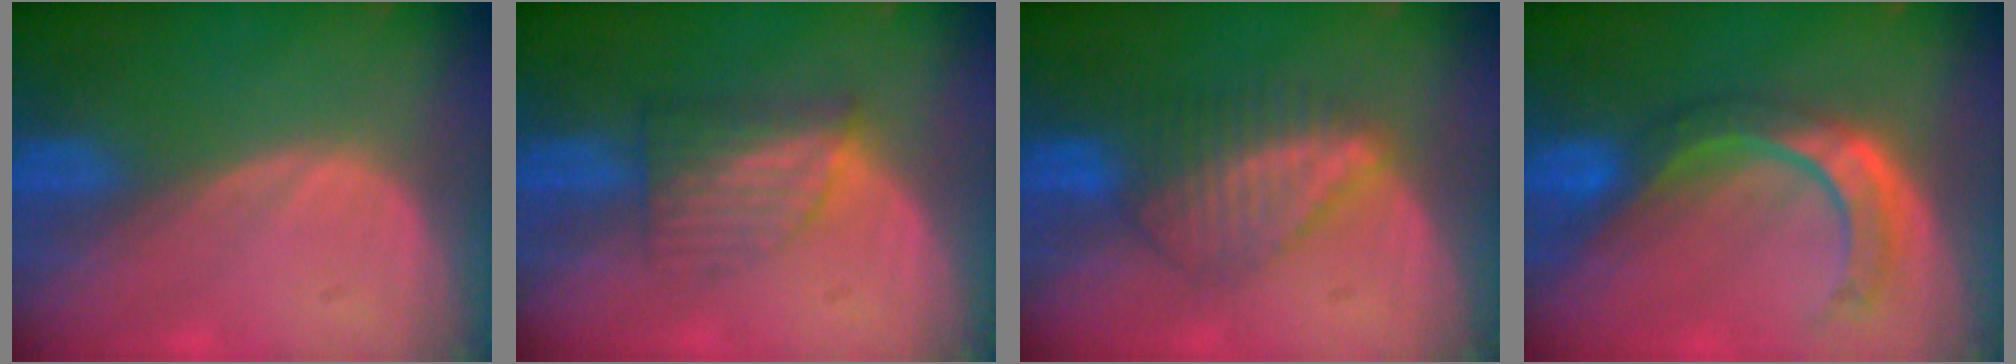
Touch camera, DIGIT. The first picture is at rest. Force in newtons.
{"total": 6.2, "press": 5.5, "slide": 2.9}
{"total": 6.4, "press": 6.4, "slide": 0.1}
{"total": 8.5, "press": 7.2, "slide": 4.5}